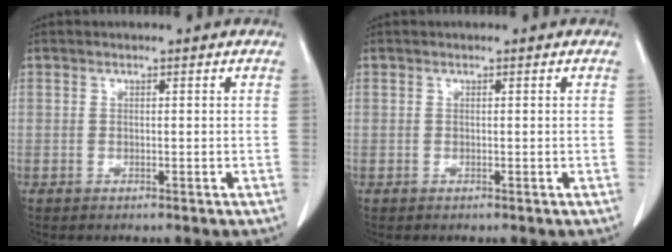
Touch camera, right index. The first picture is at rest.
{"total": 0.0}